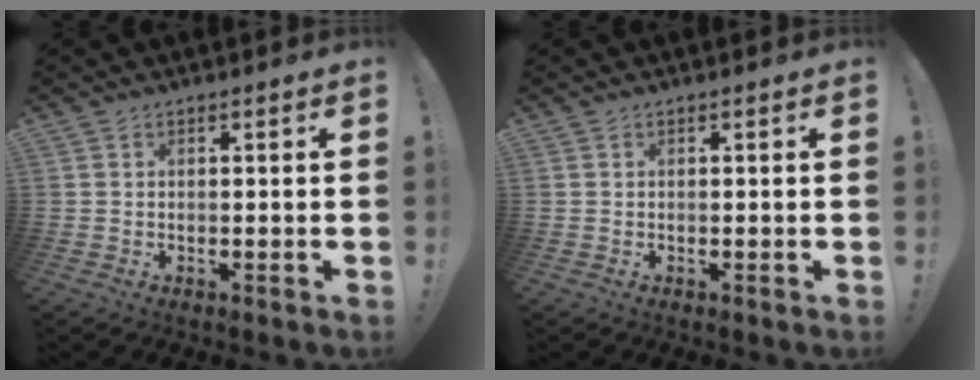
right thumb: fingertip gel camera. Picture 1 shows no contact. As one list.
[{"total": 0.0}]